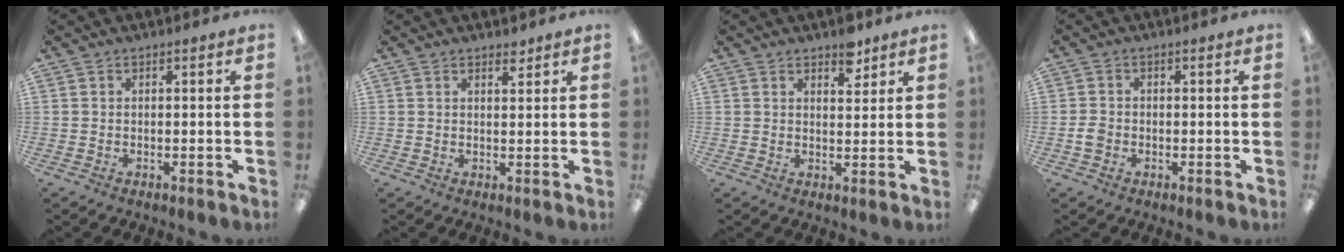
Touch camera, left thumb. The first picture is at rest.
{"total": 2.5, "force": [2.1, 0.8, 1.0], "torque": [-0.007, -0.011, 0.035]}
{"total": 5.6, "force": [4.1, 2.5, 2.8], "torque": [-0.016, -0.026, 0.065]}
{"total": 2.4, "force": [-0.6, 1.9, 1.3], "torque": [-0.023, 0.005, -0.012]}